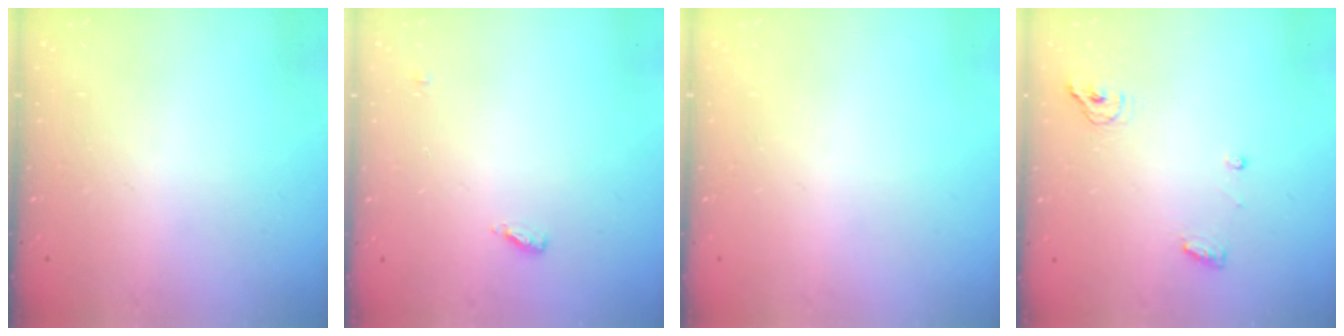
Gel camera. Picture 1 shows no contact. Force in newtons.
{"total": 4.6, "press": 4.5, "slide": 0.7}
{"total": 0.0}
{"total": 5.4, "press": 5.3, "slide": 1.1}